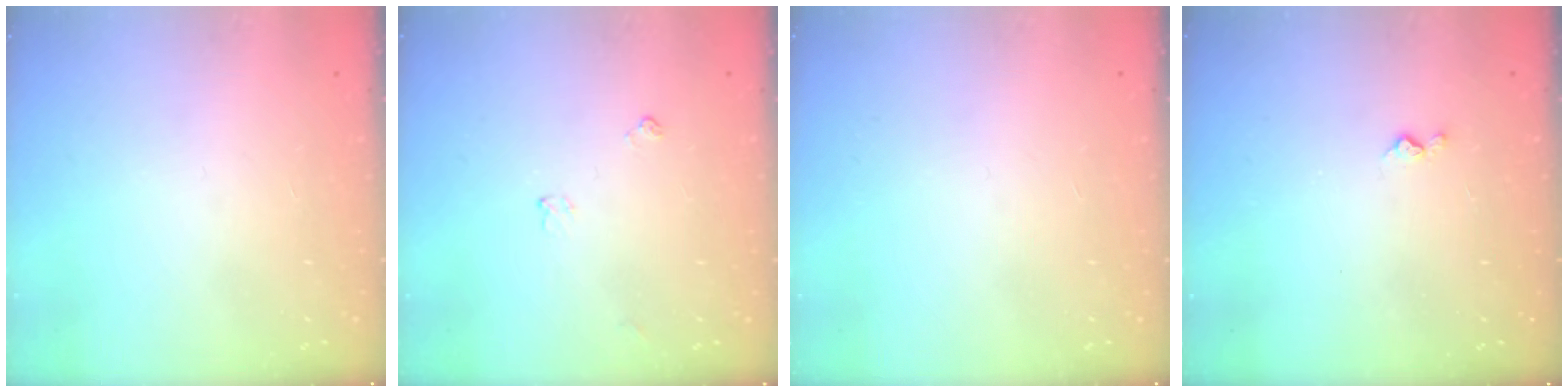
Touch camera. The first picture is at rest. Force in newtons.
{"total": 4.0, "press": 3.9, "slide": 0.6}
{"total": 0.0}
{"total": 3.0, "press": 3.0, "slide": 0.5}